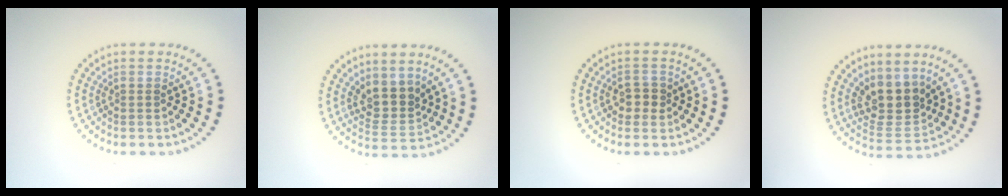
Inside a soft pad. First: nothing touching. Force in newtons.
{"total": 2.9, "press": 2.4, "slide": 1.7}
{"total": 1.8, "press": 1.7, "slide": 0.6}
{"total": 4.0, "press": 3.6, "slide": 1.9}